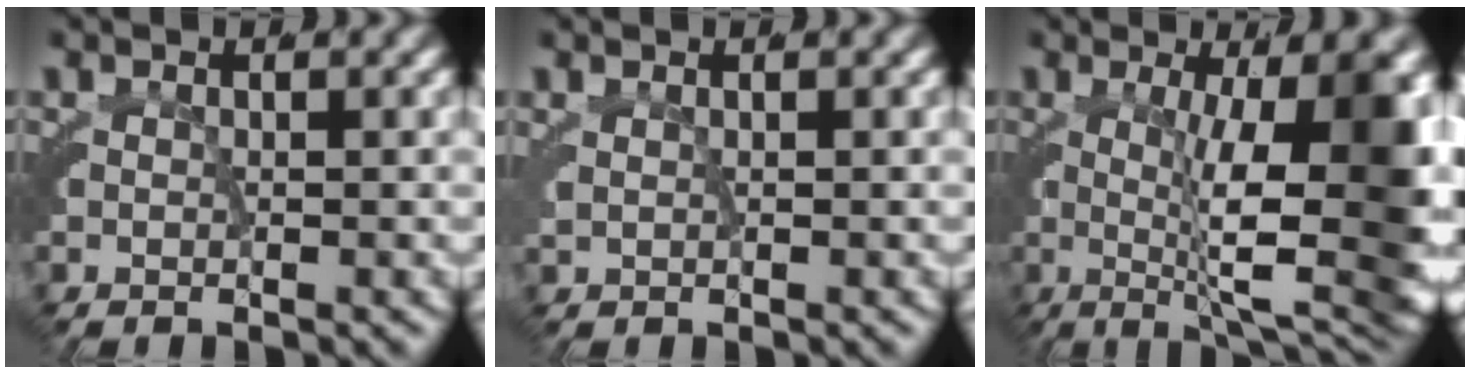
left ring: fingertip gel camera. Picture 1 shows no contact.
{"total": 1.1, "force": [0.9, -0.4, 0.4], "torque": [-0.008, 0.001, 0.020]}
{"total": 11.8, "force": [-0.8, 3.0, 11.3], "torque": [-0.128, -0.021, 0.000]}